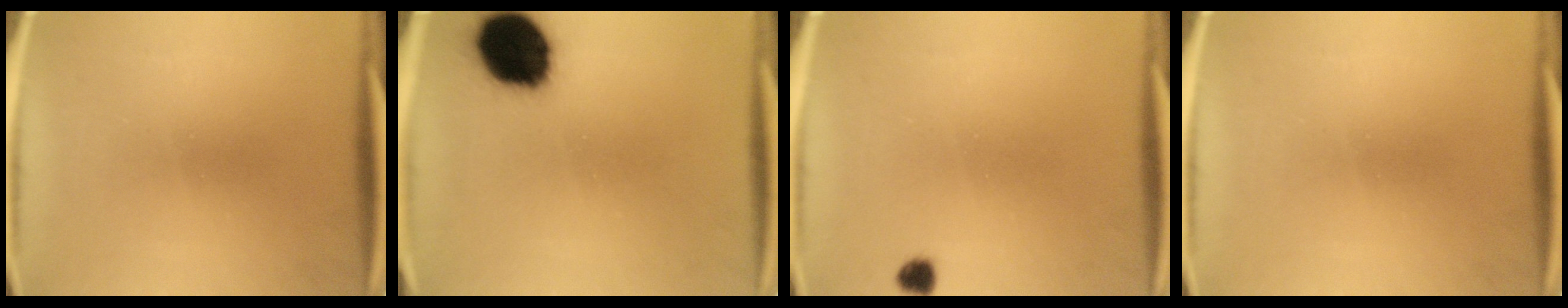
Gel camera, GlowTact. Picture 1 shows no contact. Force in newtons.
{"total": 17.9}
{"total": 1.8}
{"total": 0.0}